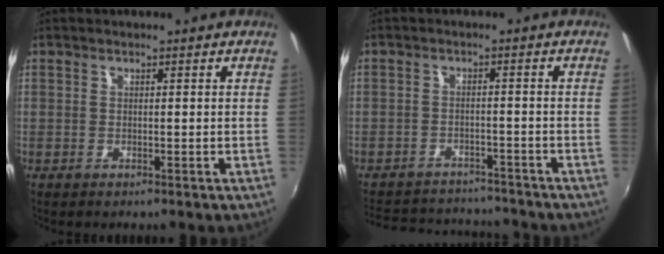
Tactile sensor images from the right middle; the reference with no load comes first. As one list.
[{"total": 13.1, "force": [-11.6, 4.8, 3.7], "torque": [-0.100, 0.028, -0.159]}]